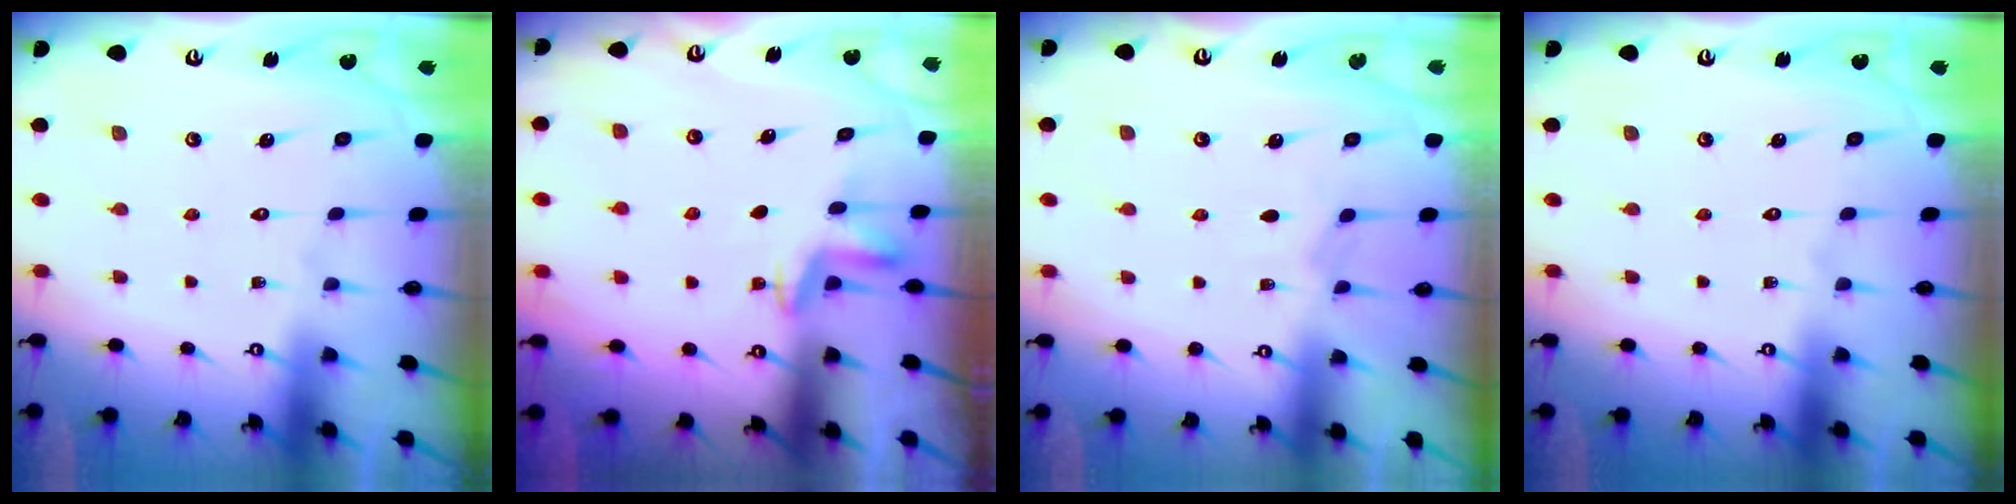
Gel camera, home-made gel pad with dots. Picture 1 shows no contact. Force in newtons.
{"total": 3.2, "press": 3.2, "slide": 0.5}
{"total": 2.6, "press": 2.5, "slide": 0.5}
{"total": 0.0}